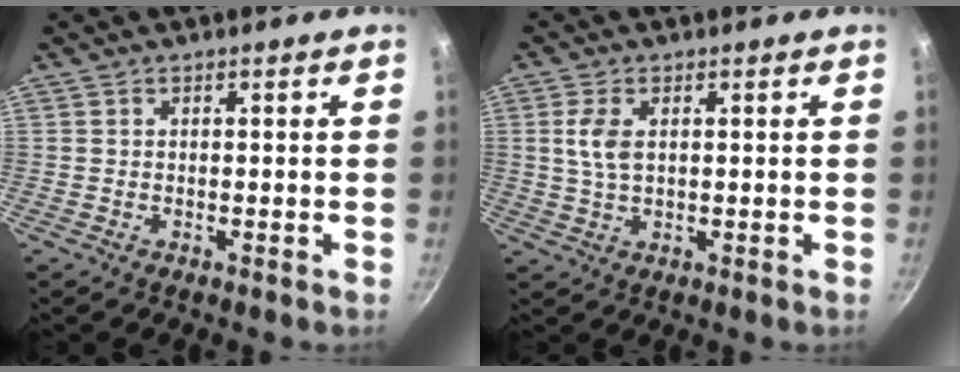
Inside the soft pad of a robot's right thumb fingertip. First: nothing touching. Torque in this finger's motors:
{"motor_torque": [0.13, -0.06, 0.64, 0.29, 0.18]}